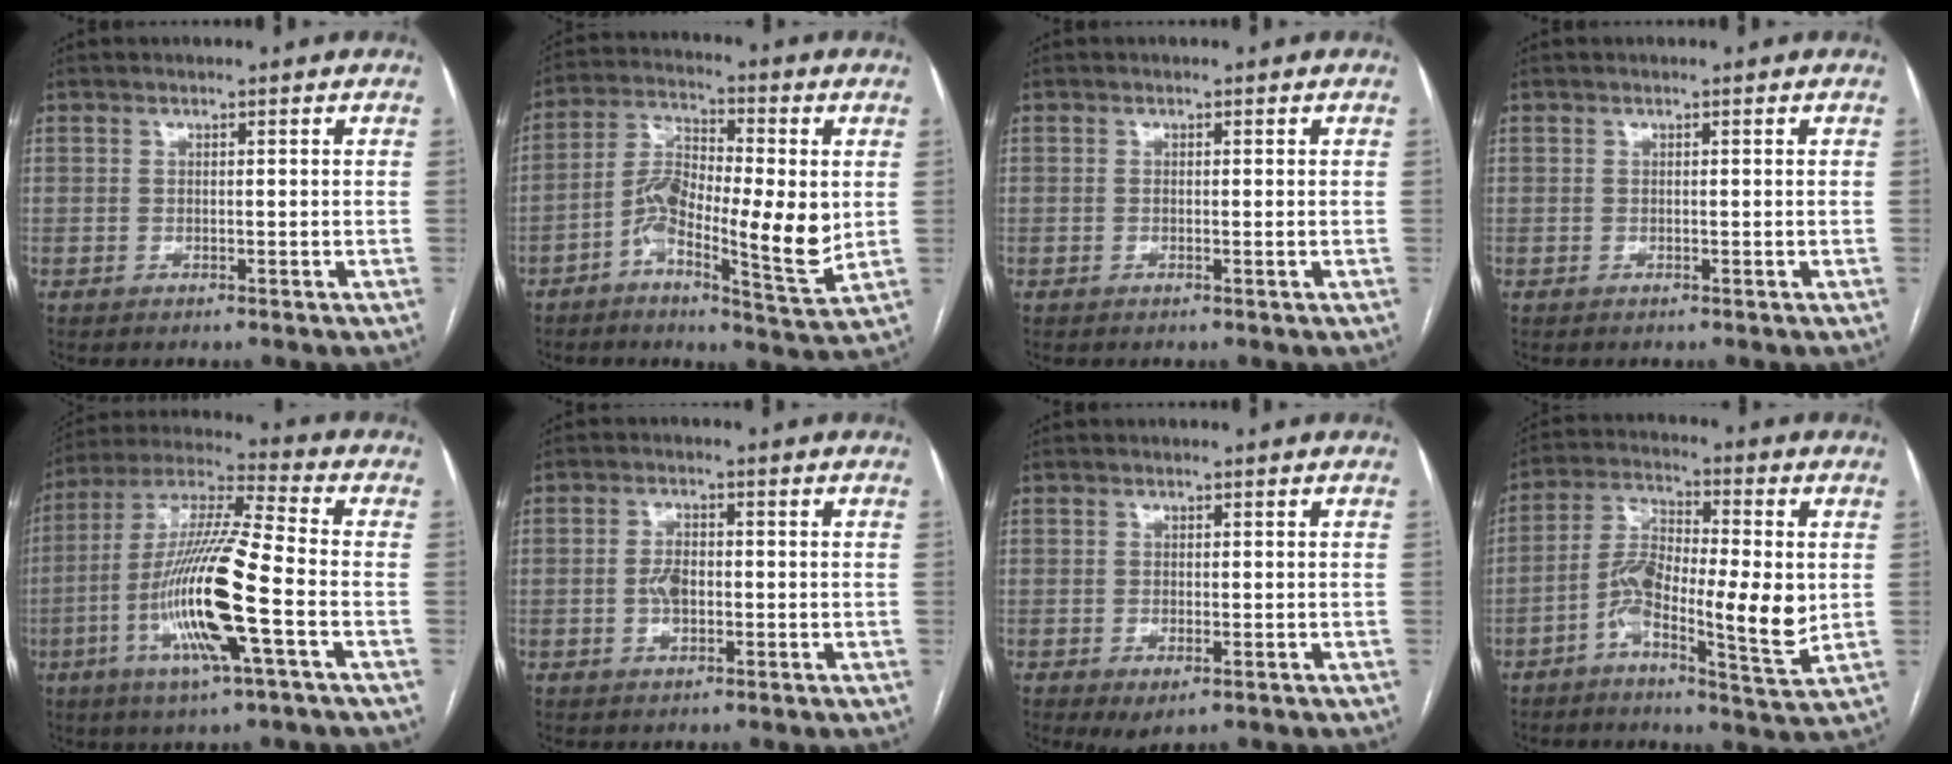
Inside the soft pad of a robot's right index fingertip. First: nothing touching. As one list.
[{"total": 13.1, "force": [-1.9, 3.5, 12.5], "torque": [-0.231, 0.007, -0.038]}, {"total": 0.6, "force": [-0.1, 0.1, 0.6], "torque": [-0.013, -0.002, 0.000]}, {"total": 0.0}, {"total": 17.4, "force": [-4.9, 0.8, 16.6], "torque": [-0.336, -0.009, -0.095]}, {"total": 3.6, "force": [-0.5, 2.0, 3.0], "torque": [-0.061, 0.004, -0.009]}, {"total": 2.7, "force": [-1.2, 1.2, 2.1], "torque": [-0.030, -0.004, -0.009]}, {"total": 12.7, "force": [-2.1, 3.1, 12.1], "torque": [-0.225, 0.007, -0.041]}]